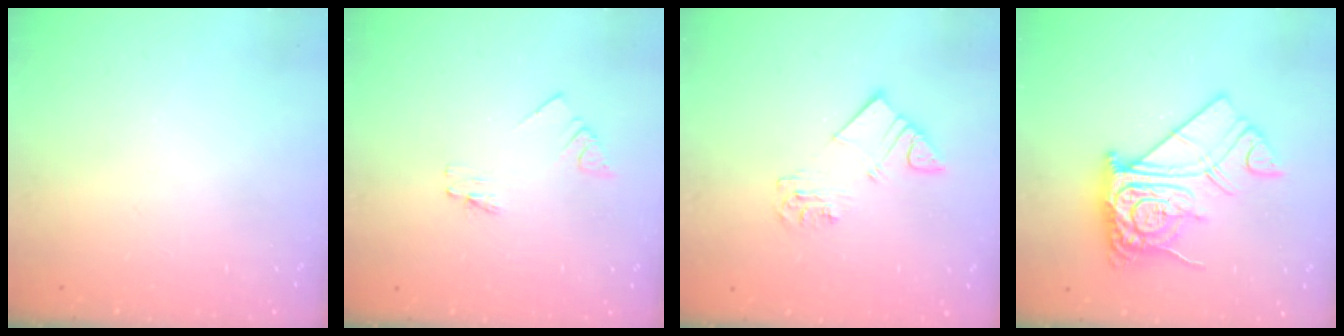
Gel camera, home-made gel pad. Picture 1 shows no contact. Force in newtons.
{"total": 1.1, "press": 1.1, "slide": 0.0}
{"total": 5.9, "press": 5.9, "slide": 0.4}
{"total": 15.7, "press": 15.6, "slide": 1.6}